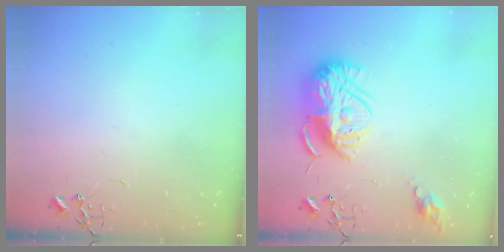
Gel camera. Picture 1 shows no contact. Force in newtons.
{"total": 15.8, "press": 15.8, "slide": 1.4}